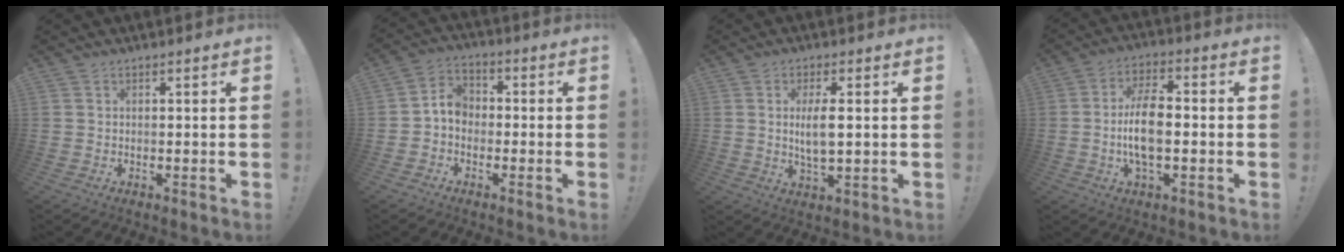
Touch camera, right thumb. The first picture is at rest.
{"total": 6.2, "force": [-1.6, 4.9, 3.5], "torque": [-0.070, 0.019, -0.027]}
{"total": 6.8, "force": [0.9, 2.2, 6.4], "torque": [-0.124, -0.010, 0.010]}
{"total": 11.1, "force": [-1.6, 5.2, 9.6], "torque": [-0.192, 0.009, -0.029]}